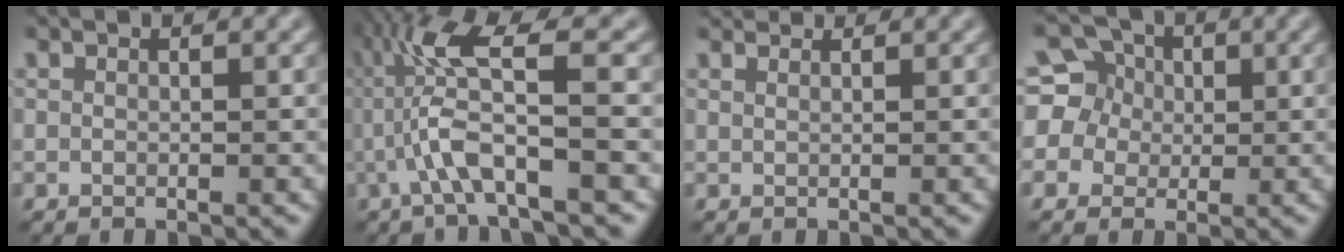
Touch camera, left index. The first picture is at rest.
{"total": 5.8, "force": [-0.9, 0.6, 5.7], "torque": [-0.128, 0.016, -0.016]}
{"total": 3.7, "force": [3.0, 1.4, 1.6], "torque": [-0.029, 0.018, 0.026]}
{"total": 7.5, "force": [2.3, 6.7, 2.5], "torque": [-0.069, 0.041, 0.020]}